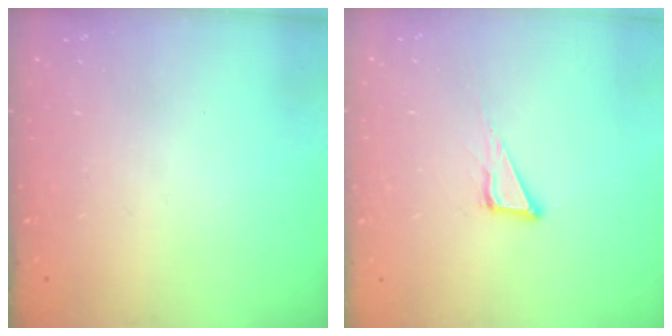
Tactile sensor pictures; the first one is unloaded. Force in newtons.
{"total": 5.0, "press": 5.0, "slide": 0.1}